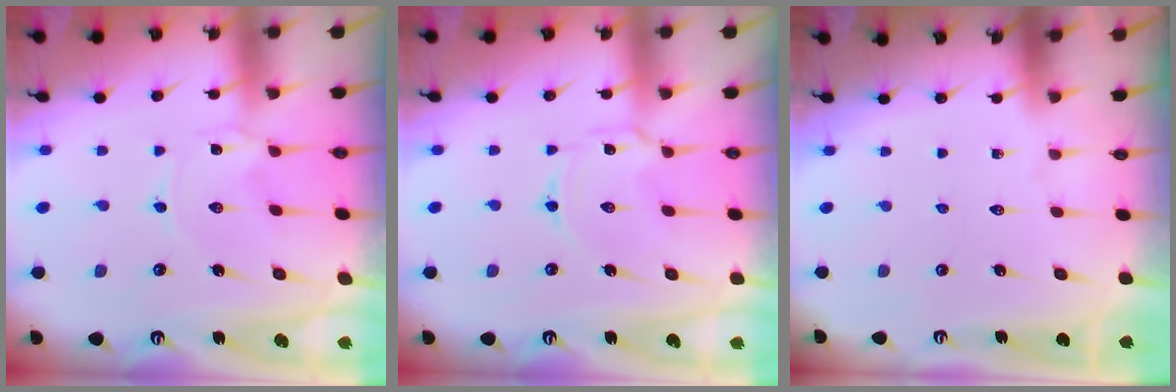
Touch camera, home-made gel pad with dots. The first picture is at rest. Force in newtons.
{"total": 2.2, "press": 2.2, "slide": 0.3}
{"total": 0.0}